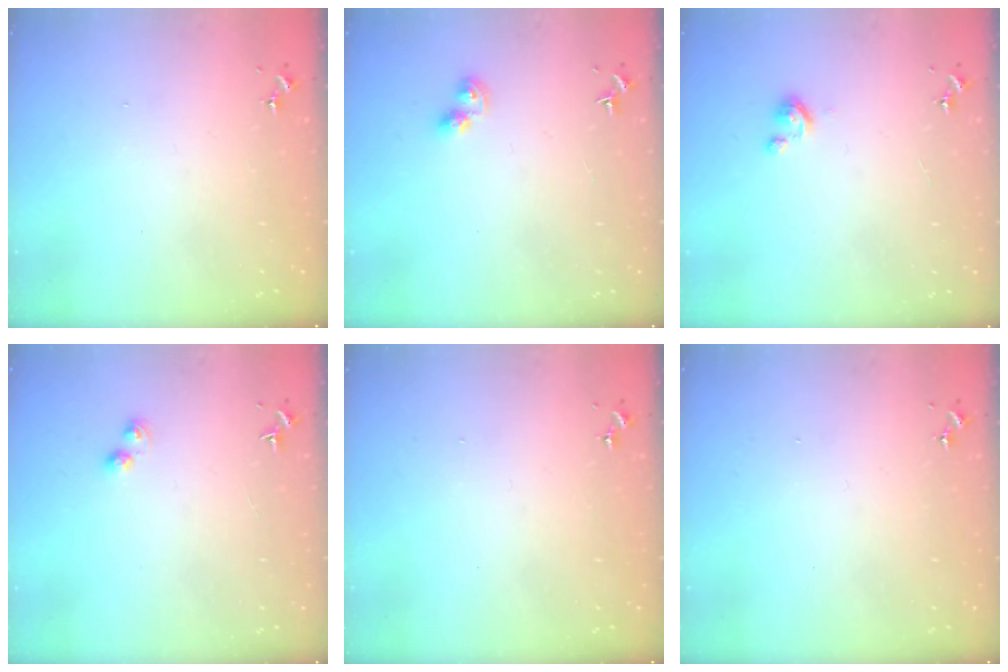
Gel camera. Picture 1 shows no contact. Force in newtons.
{"total": 5.7, "press": 5.6, "slide": 0.6}
{"total": 2.8, "press": 2.8, "slide": 0.3}
{"total": 4.1, "press": 4.0, "slide": 0.6}
{"total": 0.0}
{"total": 0.0}